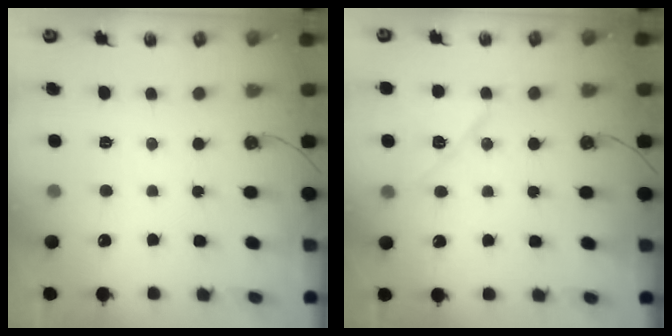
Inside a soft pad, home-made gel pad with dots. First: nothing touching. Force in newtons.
{"total": 10.6, "press": 10.5, "slide": 1.7}